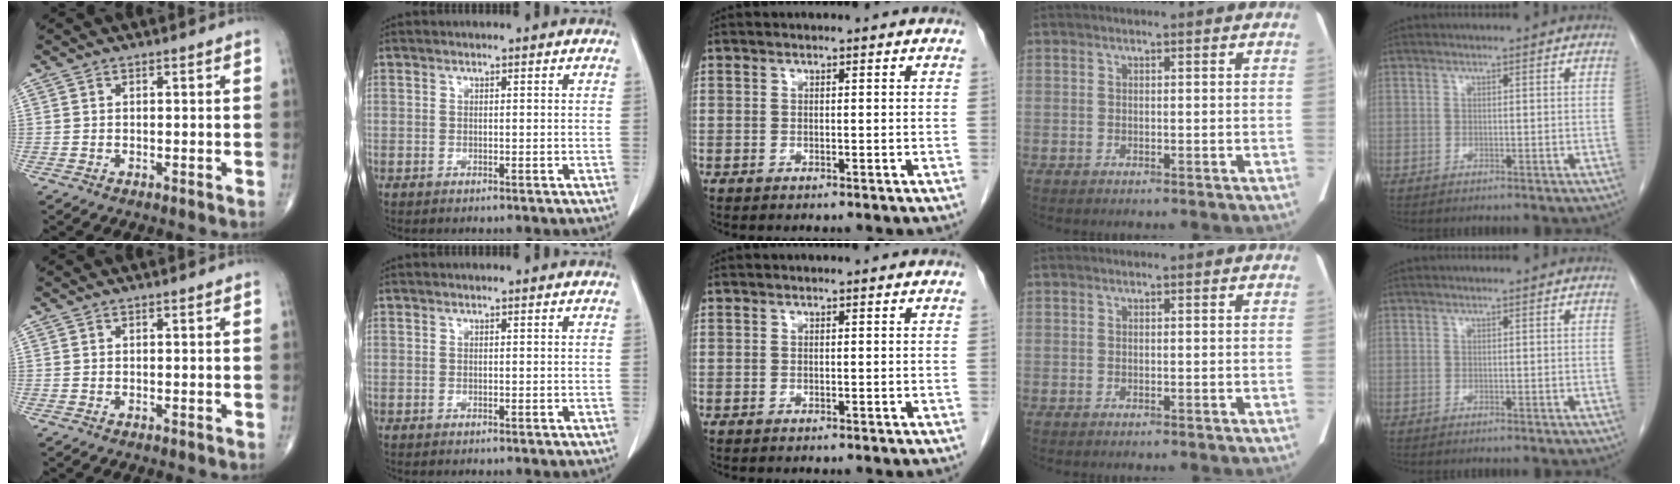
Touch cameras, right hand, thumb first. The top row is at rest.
{}